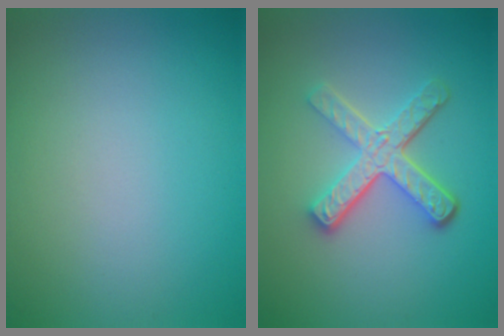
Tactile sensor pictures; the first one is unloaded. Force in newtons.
{"total": 4.7, "press": 3.5, "slide": 3.2}